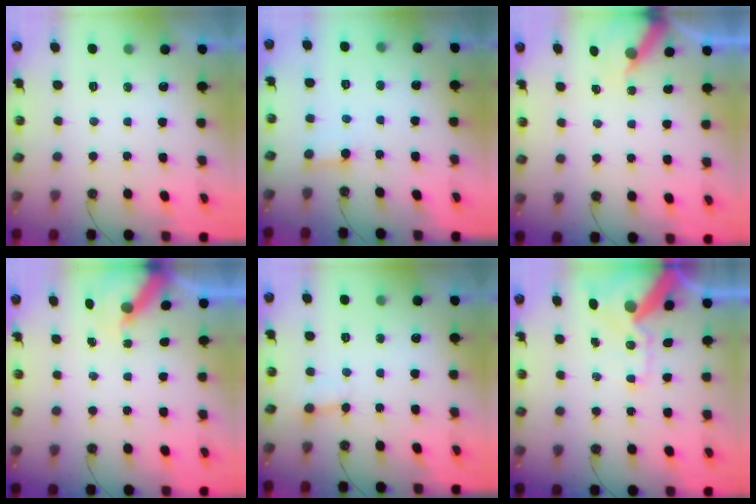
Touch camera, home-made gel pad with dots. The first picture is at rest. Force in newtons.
{"total": 2.2, "press": 2.2, "slide": 0.1}
{"total": 6.8, "press": 6.8, "slide": 0.6}
{"total": 5.4, "press": 5.4, "slide": 0.4}
{"total": 1.7, "press": 1.7, "slide": 0.0}
{"total": 15.2, "press": 15.1, "slide": 2.1}